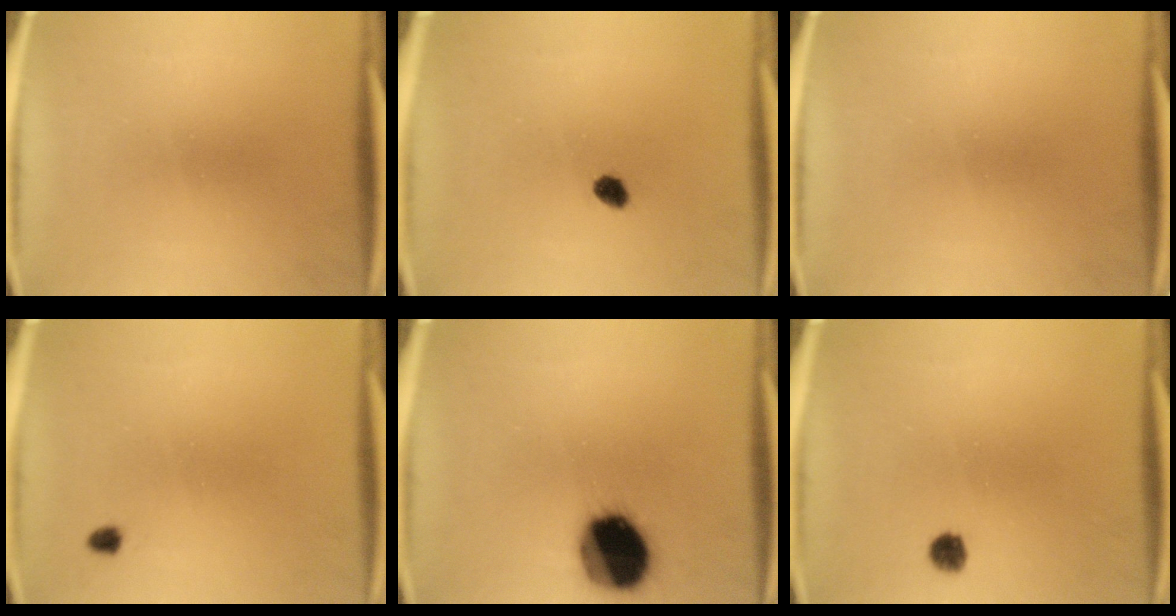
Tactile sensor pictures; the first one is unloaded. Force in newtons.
{"total": 2.2}
{"total": 0.0}
{"total": 1.0}
{"total": 18.6}
{"total": 2.3}